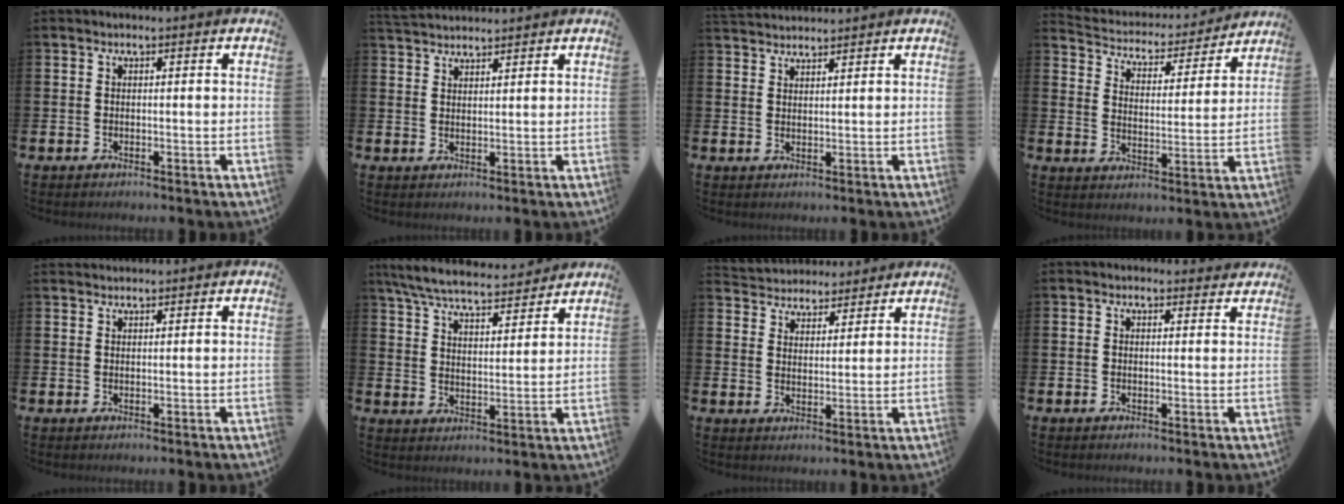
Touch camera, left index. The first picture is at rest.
{"total": 3.0, "force": [3.0, 0.5, 0.1], "torque": [-0.010, -0.011, 0.056]}
{"total": 2.7, "force": [2.7, 0.5, 0.0], "torque": [-0.006, -0.010, 0.050]}
{"total": 4.8, "force": [4.5, 1.6, 0.4], "torque": [-0.030, -0.043, 0.071]}
{"total": 1.3, "force": [1.3, 0.2, 0.0], "torque": [0.007, -0.002, 0.022]}
{"total": 7.1, "force": [6.7, 1.0, 2.0], "torque": [-0.068, -0.040, 0.118]}
{"total": 4.5, "force": [4.3, 1.3, -0.7], "torque": [-0.011, -0.024, 0.077]}
{"total": 1.0, "force": [0.9, 0.4, 0.1], "torque": [0.009, 0.000, 0.015]}